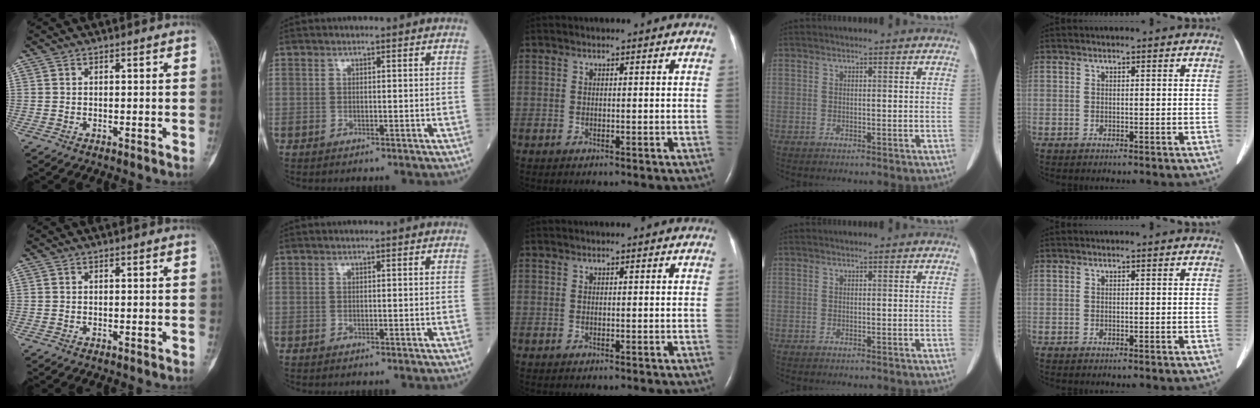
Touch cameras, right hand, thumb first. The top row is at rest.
{}